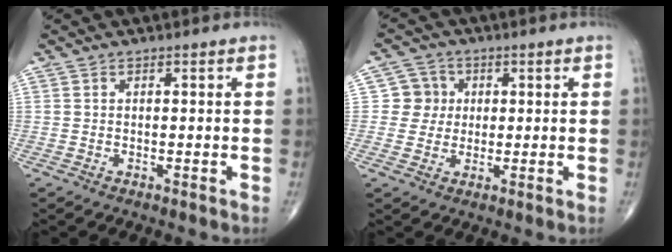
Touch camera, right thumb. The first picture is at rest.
{"total": 5.1, "force": [0.7, 5.0, 0.6], "torque": [0.026, 0.007, 0.005]}